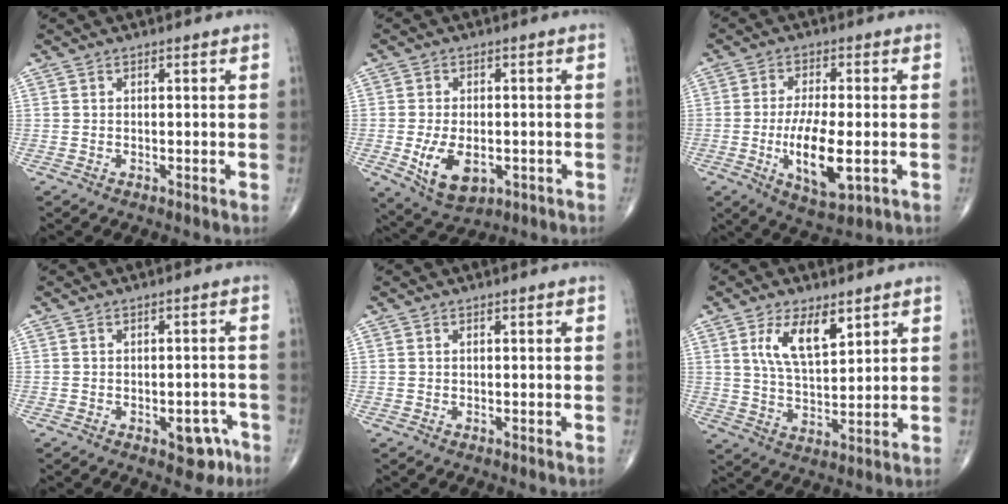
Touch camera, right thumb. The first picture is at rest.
{"total": 9.0, "force": [-2.3, 5.3, 6.9], "torque": [-0.114, -0.005, -0.025]}
{"total": 11.3, "force": [-2.5, 4.2, 10.2], "torque": [-0.180, -0.010, -0.037]}
{"total": 5.1, "force": [-2.6, 2.9, 3.4], "torque": [-0.017, 0.018, -0.028]}
{"total": 0.0}
{"total": 9.4, "force": [4.5, 4.1, 7.2], "torque": [-0.117, -0.023, 0.090]}